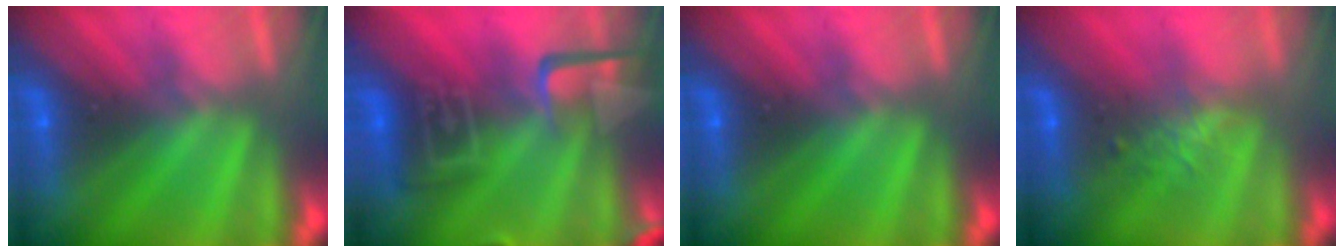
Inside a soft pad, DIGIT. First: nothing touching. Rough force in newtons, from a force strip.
{"total": 5.8}
{"total": 0.0}
{"total": 2.4}